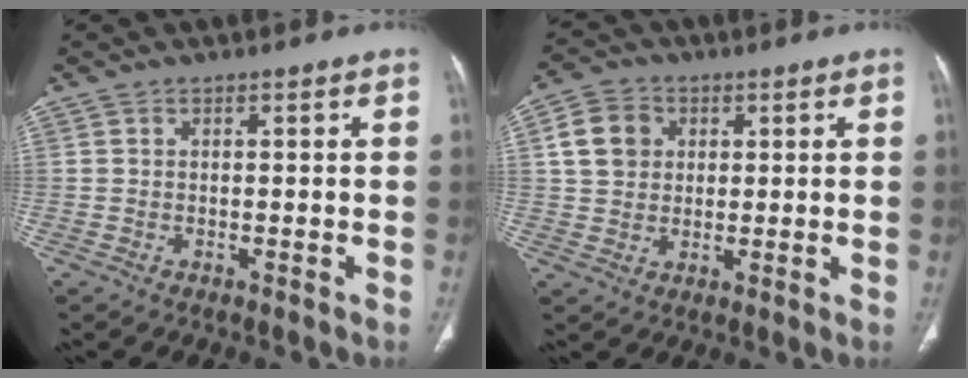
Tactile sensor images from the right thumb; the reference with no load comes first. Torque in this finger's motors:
{"motor_torque": [-0.26, 0.36, 0.52, -0.53, 0.13]}